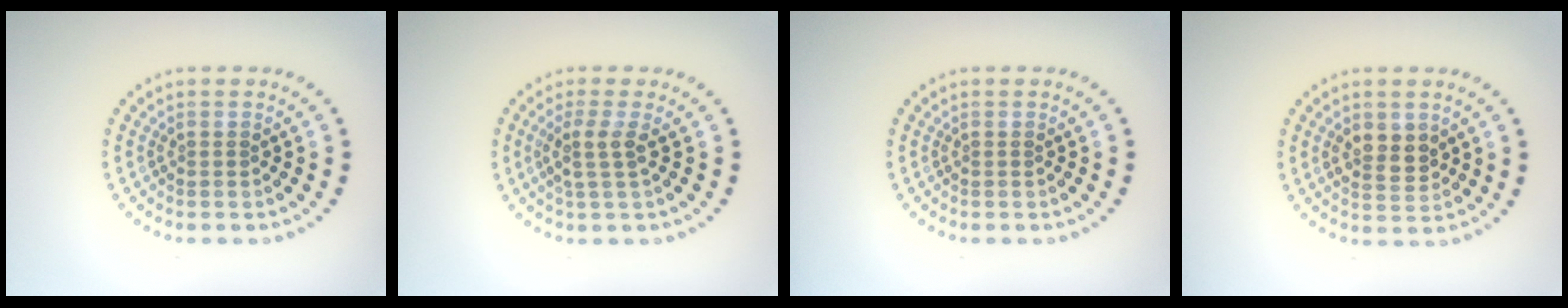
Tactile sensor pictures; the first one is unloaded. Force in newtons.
{"total": 2.1, "press": 1.7, "slide": 1.3}
{"total": 0.0}
{"total": 2.9, "press": 2.8, "slide": 0.5}